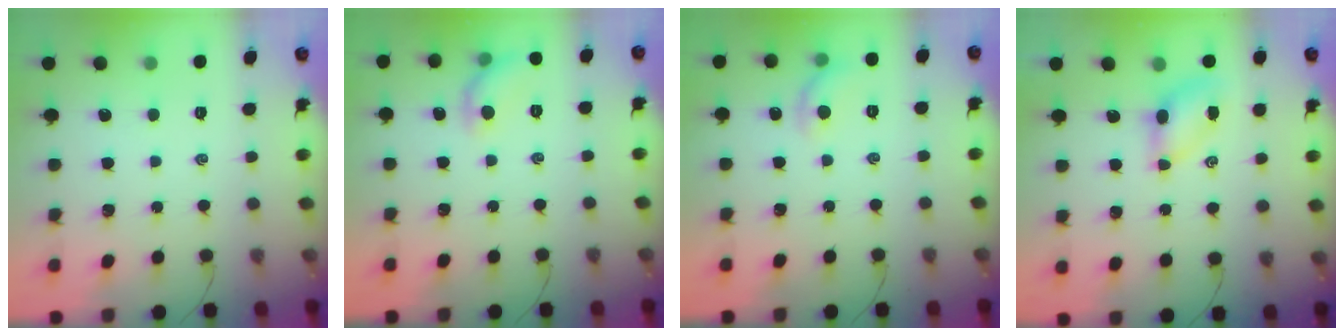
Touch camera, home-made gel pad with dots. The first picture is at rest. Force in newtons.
{"total": 7.2, "press": 7.1, "slide": 1.5}
{"total": 6.9, "press": 6.8, "slide": 0.9}
{"total": 5.5, "press": 5.4, "slide": 0.7}